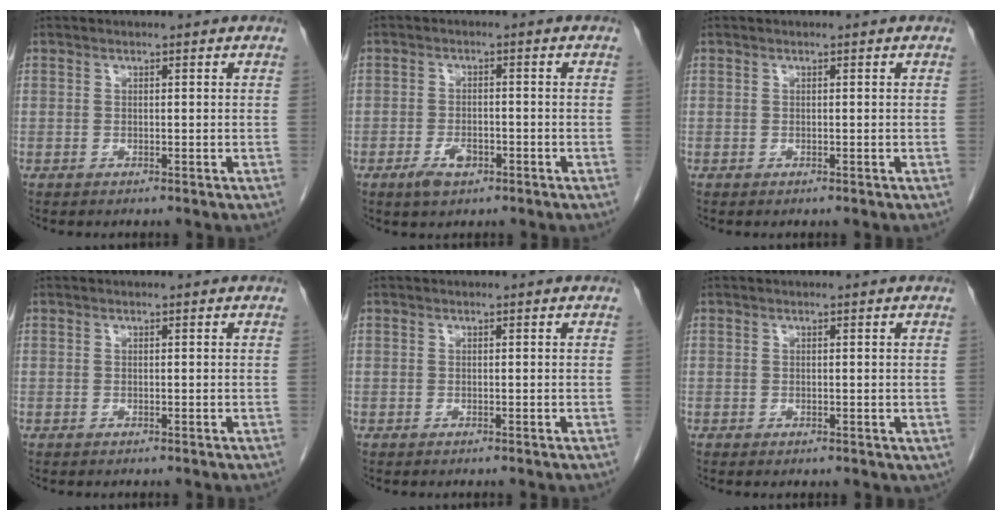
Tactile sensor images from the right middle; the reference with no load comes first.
{"total": 3.5, "force": [-1.9, 1.7, 2.5], "torque": [-0.046, 0.001, -0.029]}
{"total": 0.0}
{"total": 0.0}
{"total": 0.0}
{"total": 0.8, "force": [0.1, 0.6, 0.5], "torque": [-0.008, -0.003, 0.006]}